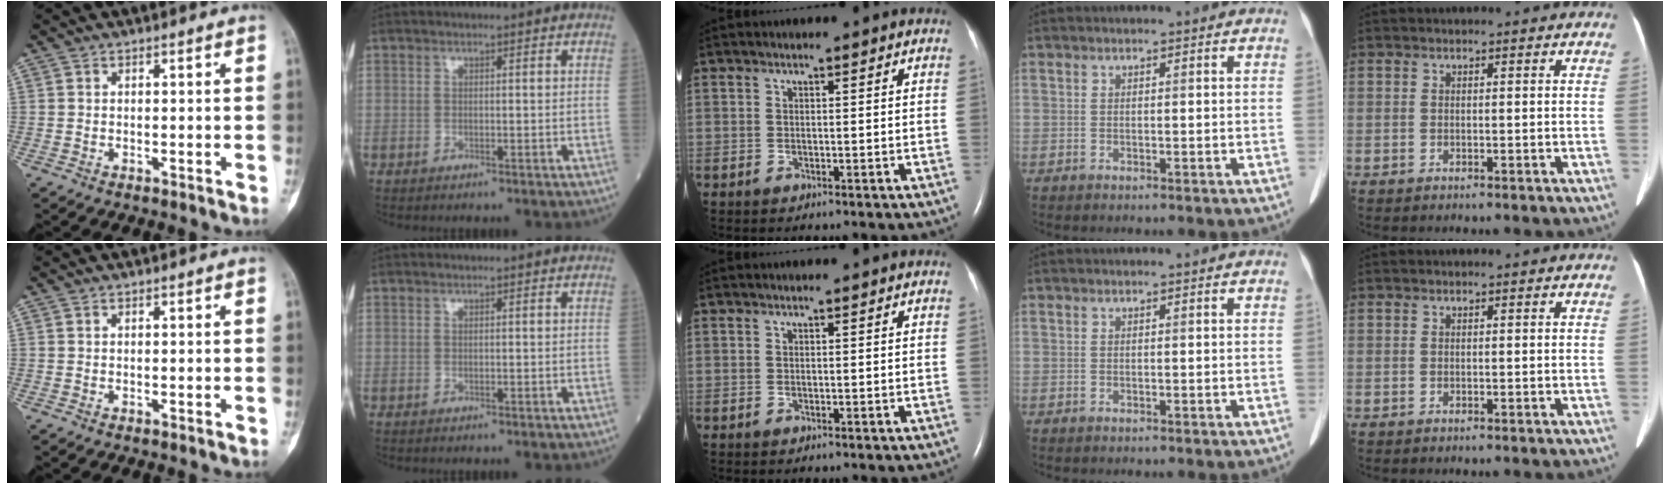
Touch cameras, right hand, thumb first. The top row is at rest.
{}